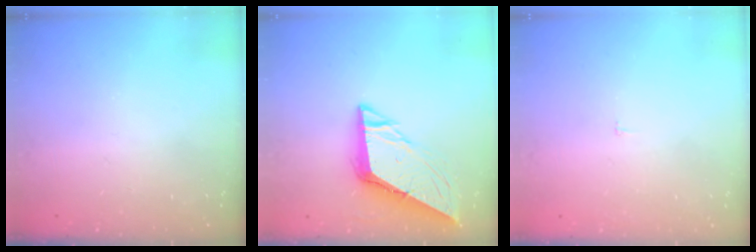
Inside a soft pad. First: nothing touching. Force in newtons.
{"total": 8.9, "press": 8.9, "slide": 1.0}
{"total": 2.3, "press": 2.3, "slide": 0.2}